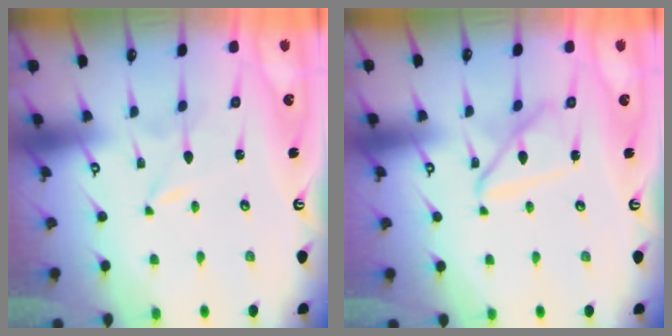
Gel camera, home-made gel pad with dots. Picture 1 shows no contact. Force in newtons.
{"total": 10.6, "press": 10.6, "slide": 0.8}